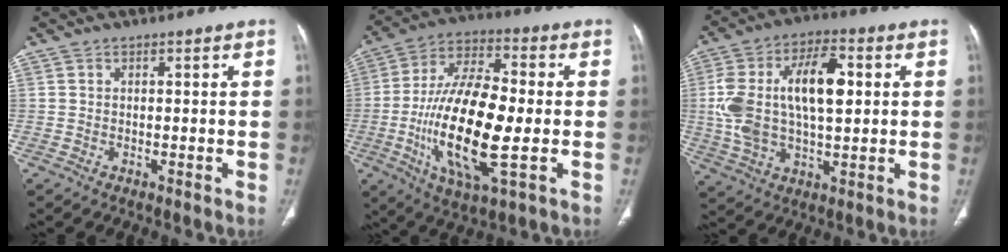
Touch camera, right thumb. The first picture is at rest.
{"total": 21.1, "force": [-3.2, 7.4, 19.5], "torque": [-0.378, 0.008, -0.056]}
{"total": 17.9, "force": [2.3, 9.1, 15.2], "torque": [-0.287, 0.020, 0.043]}